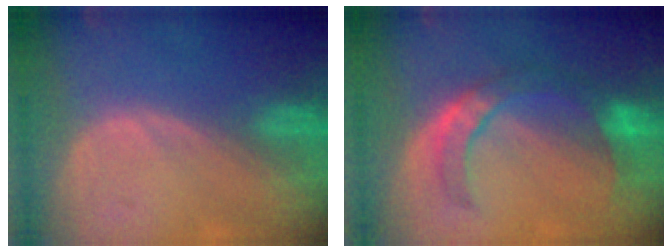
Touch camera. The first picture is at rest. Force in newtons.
{"total": 7.5, "press": 7.2, "slide": 2.0}